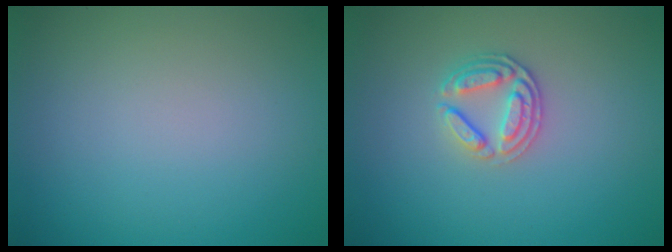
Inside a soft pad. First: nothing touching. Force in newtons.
{"total": 2.6, "press": 2.5, "slide": 0.7}